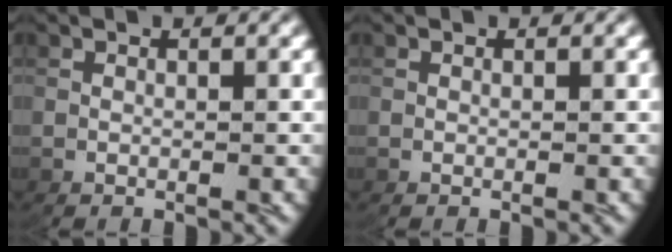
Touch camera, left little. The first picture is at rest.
{"total": 0.0}